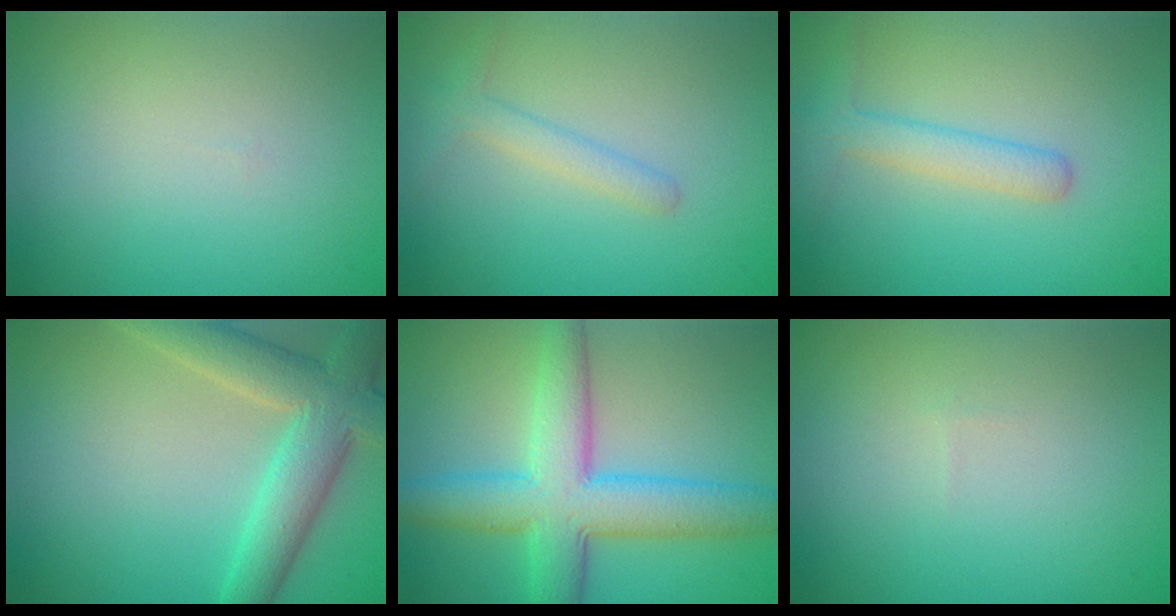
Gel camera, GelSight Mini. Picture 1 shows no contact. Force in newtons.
{"total": 1.8, "press": 1.8, "slide": 0.0}
{"total": 2.7, "press": 2.7, "slide": 0.1}
{"total": 6.3, "press": 6.3, "slide": 0.5}
{"total": 7.6, "press": 7.6, "slide": 0.4}
{"total": 0.0}